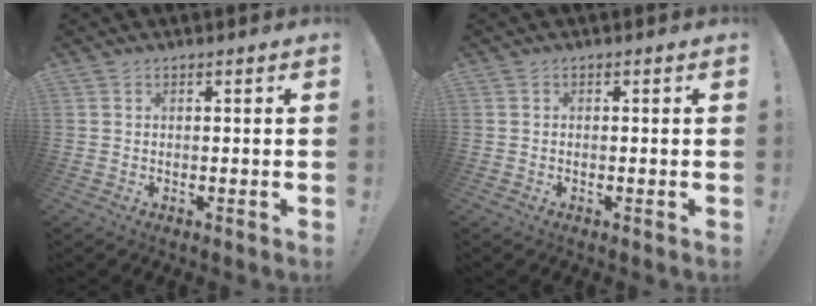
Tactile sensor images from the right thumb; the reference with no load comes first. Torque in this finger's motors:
{"motor_torque": [0.00, 0.23, 0.08, -0.17, 0.02]}